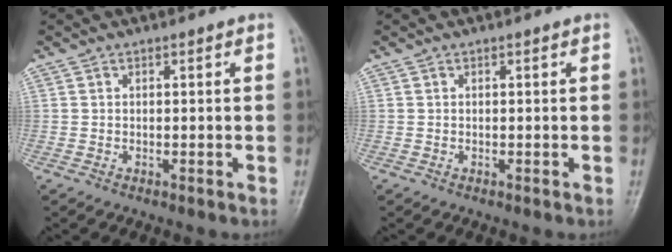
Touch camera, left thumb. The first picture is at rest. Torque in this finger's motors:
{"motor_torque": [0.00, 0.00, 0.00, 0.00, 0.00]}